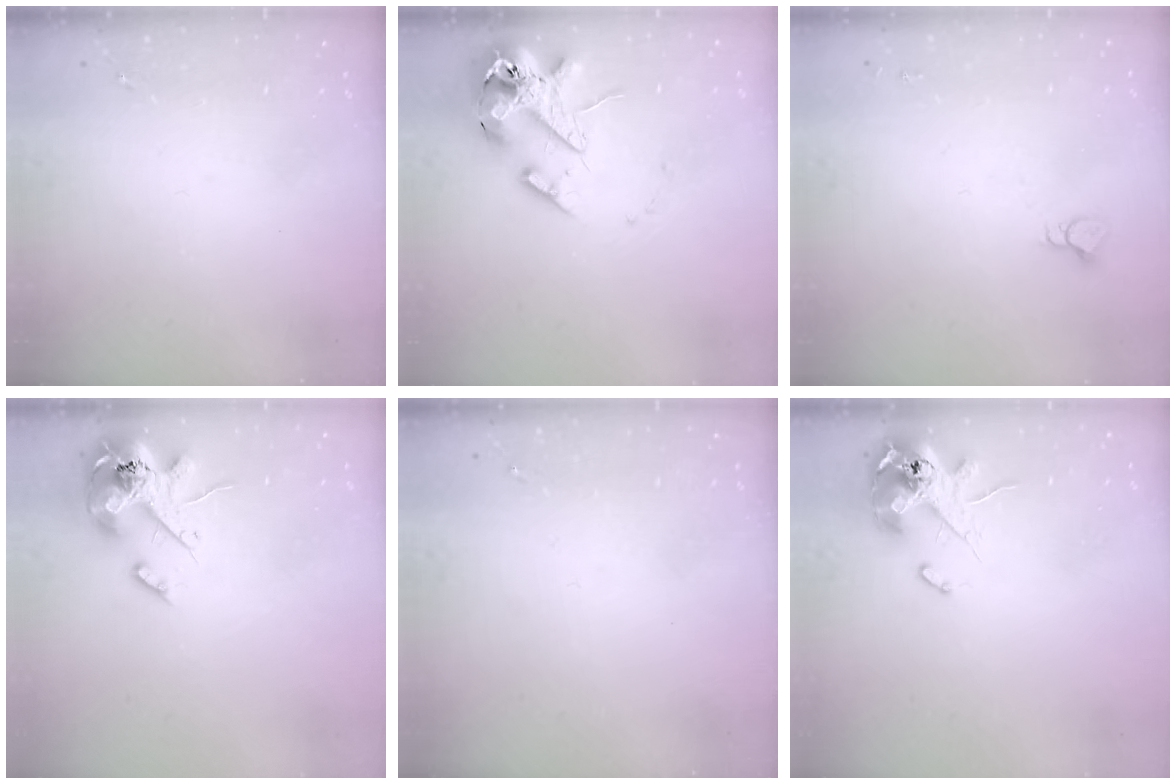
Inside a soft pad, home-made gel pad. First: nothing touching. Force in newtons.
{"total": 15.6, "press": 15.4, "slide": 2.4}
{"total": 3.3, "press": 3.3, "slide": 0.2}
{"total": 15.3, "press": 15.1, "slide": 2.5}
{"total": 0.0}
{"total": 12.4, "press": 12.2, "slide": 2.1}